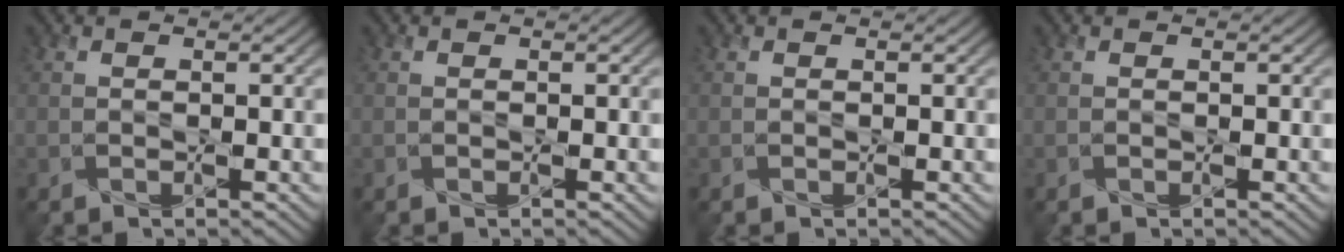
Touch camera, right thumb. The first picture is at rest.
{"total": 0.0}
{"total": 0.0}
{"total": 0.0}